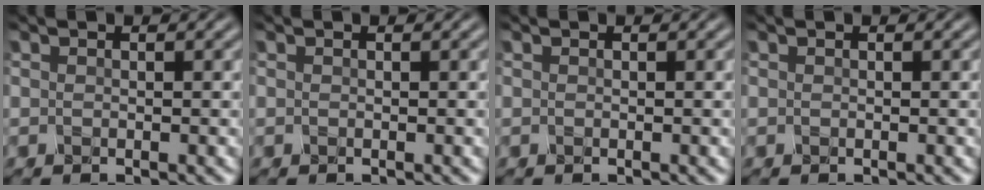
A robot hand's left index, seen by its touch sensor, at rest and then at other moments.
{"total": 0.0}
{"total": 0.0}
{"total": 0.0}